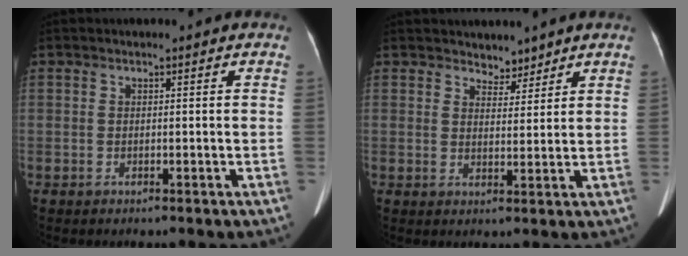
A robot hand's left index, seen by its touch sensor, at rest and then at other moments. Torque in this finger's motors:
{"motor_torque": [0.02, -0.22, -0.20, -0.06]}